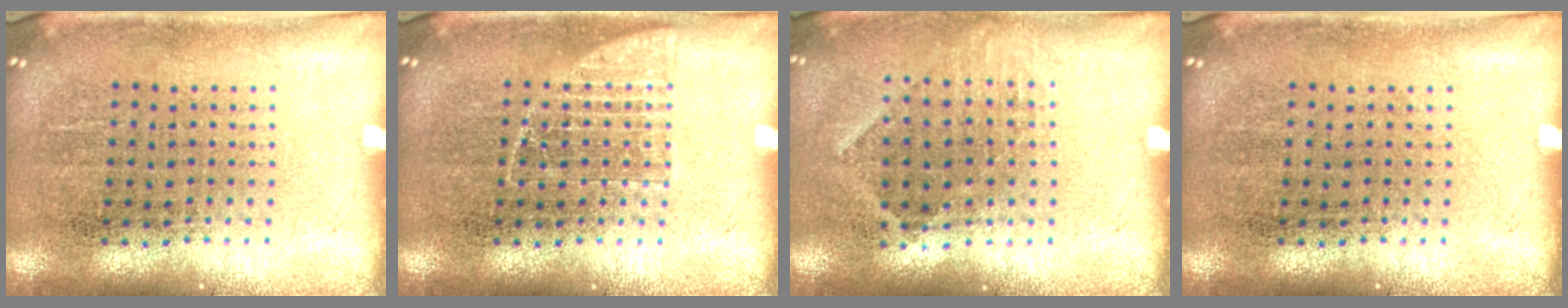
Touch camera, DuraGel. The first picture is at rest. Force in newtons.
{"total": 1.5, "press": 1.5, "slide": 0.3}
{"total": 0.9, "press": 0.8, "slide": 0.6}
{"total": 0.0}